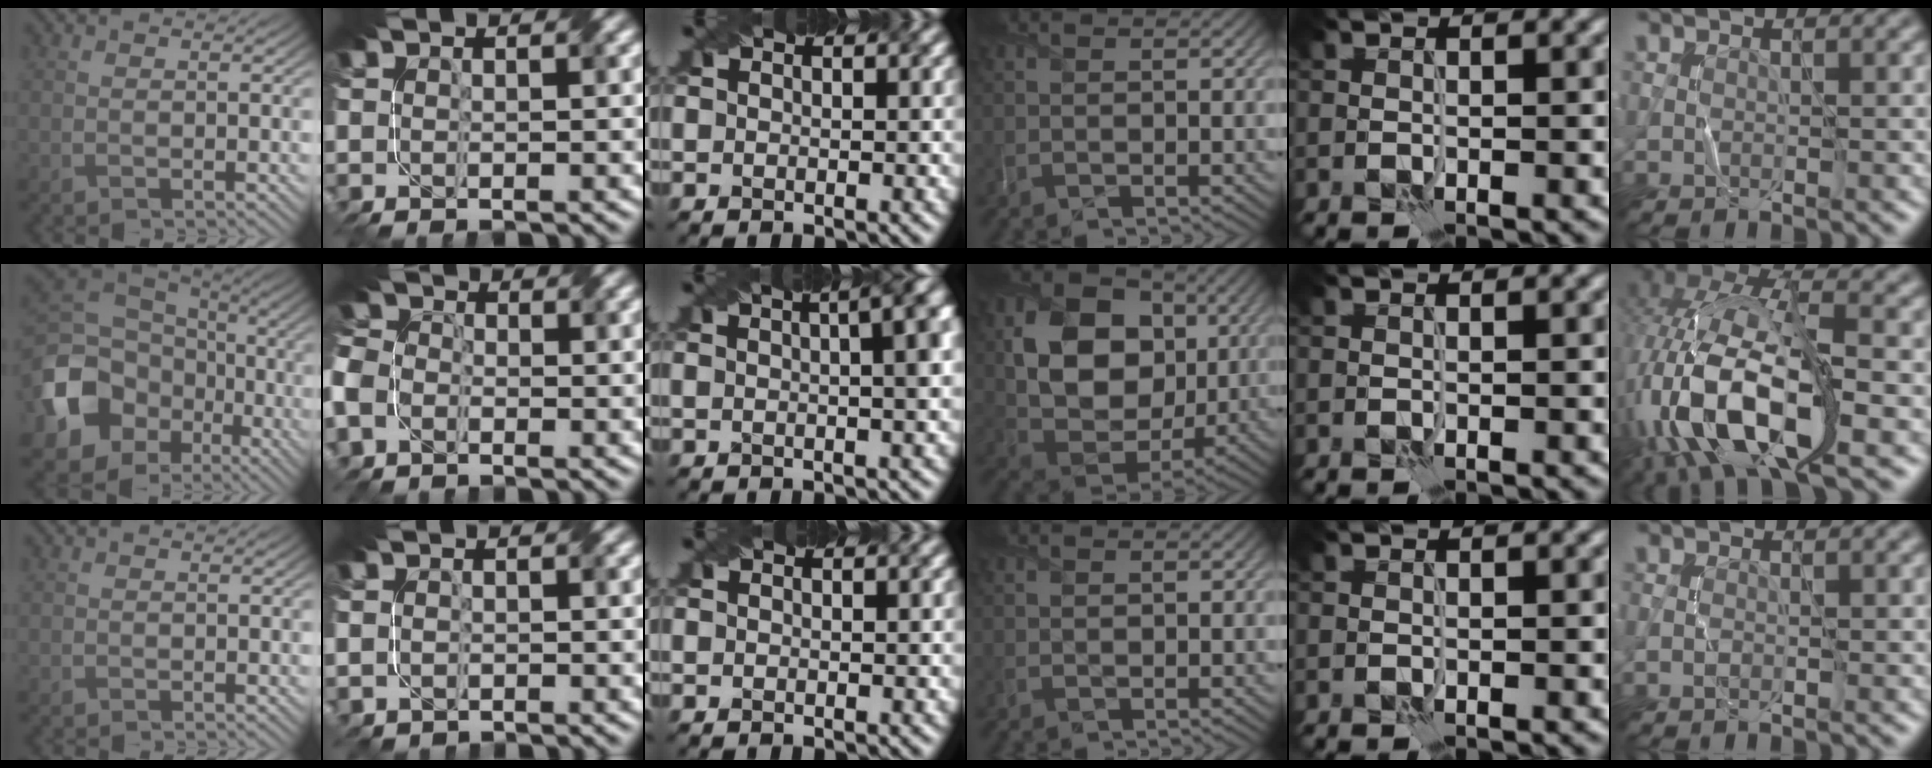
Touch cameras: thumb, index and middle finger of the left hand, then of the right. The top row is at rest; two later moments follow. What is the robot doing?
{"motion": "fold", "object": "netting"}